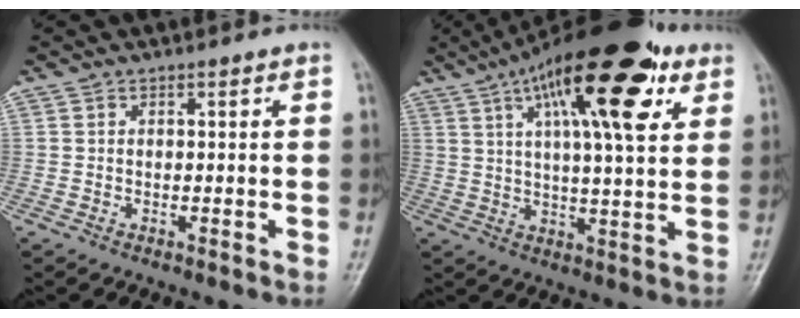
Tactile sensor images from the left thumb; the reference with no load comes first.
{"total": 21.6, "force": [10.1, 6.8, 17.8], "torque": [-0.261, -0.006, 0.155]}